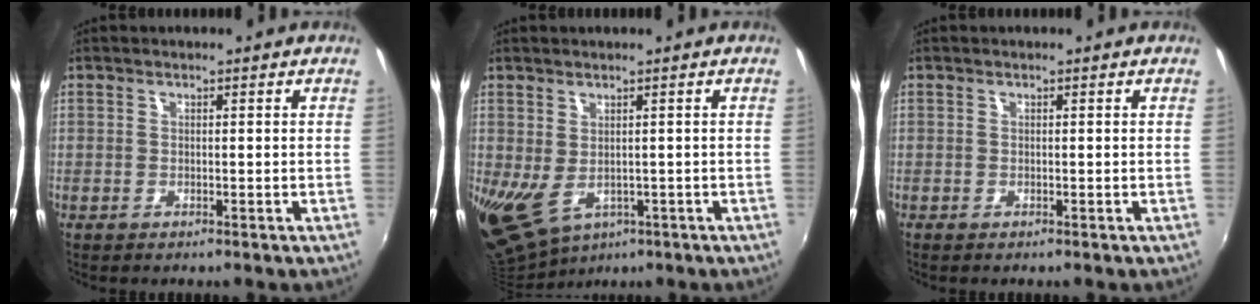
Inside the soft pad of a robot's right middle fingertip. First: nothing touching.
{"total": 6.9, "force": [-1.1, 4.4, 5.2], "torque": [-0.093, -0.024, -0.004]}
{"total": 0.0}